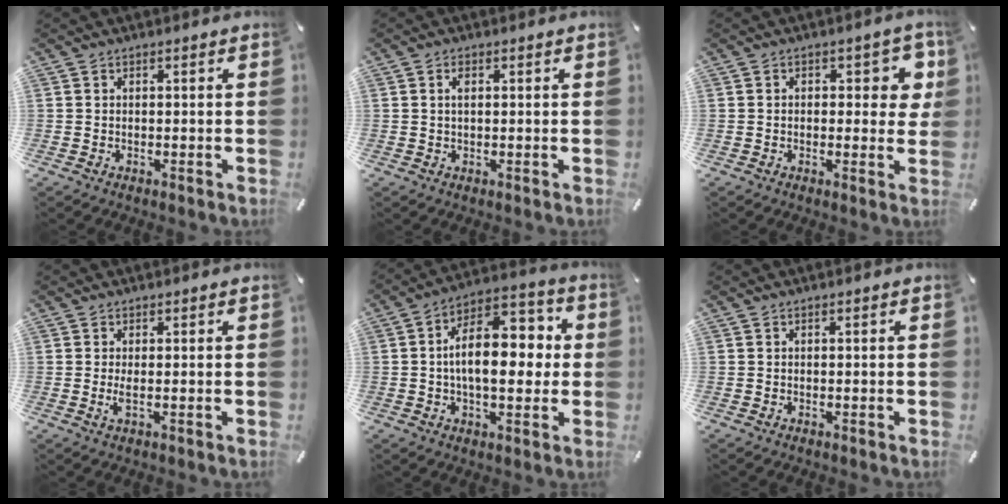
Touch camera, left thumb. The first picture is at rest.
{"total": 1.7, "force": [0.4, 0.9, 1.4], "torque": [-0.031, 0.004, 0.007]}
{"total": 6.4, "force": [1.5, 3.3, 5.3], "torque": [-0.057, -0.004, 0.016]}
{"total": 2.3, "force": [0.0, 0.3, 2.3], "torque": [-0.050, -0.009, -0.001]}
{"total": 14.7, "force": [0.2, 8.2, 12.2], "torque": [-0.192, 0.005, 0.001]}
{"total": 0.0}